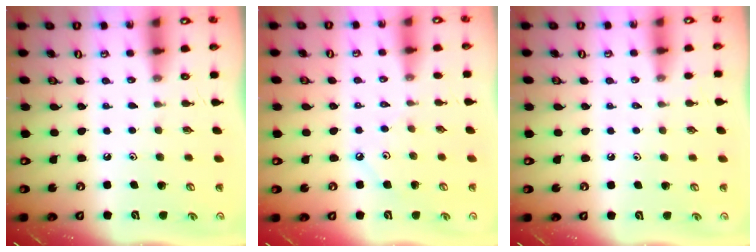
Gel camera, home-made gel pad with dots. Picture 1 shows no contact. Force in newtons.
{"total": 2.8, "press": 2.8, "slide": 0.1}
{"total": 0.6, "press": 0.6, "slide": 0.2}